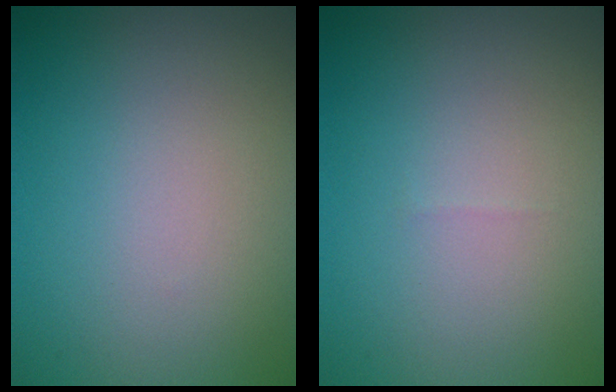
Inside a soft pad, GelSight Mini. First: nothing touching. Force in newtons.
{"total": 0.0}